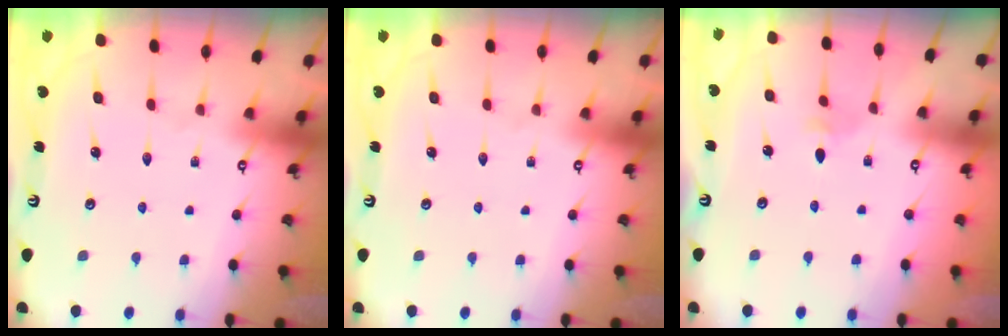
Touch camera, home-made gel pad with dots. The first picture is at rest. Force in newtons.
{"total": 0.0}
{"total": 2.3, "press": 2.2, "slide": 0.8}